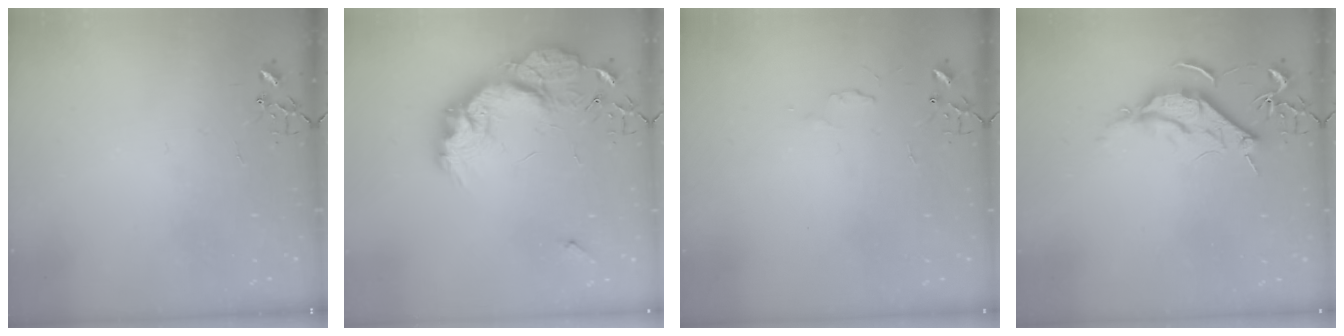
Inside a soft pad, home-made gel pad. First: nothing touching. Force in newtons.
{"total": 19.6, "press": 19.6, "slide": 1.3}
{"total": 4.1, "press": 4.1, "slide": 0.7}
{"total": 9.1, "press": 9.0, "slide": 0.8}